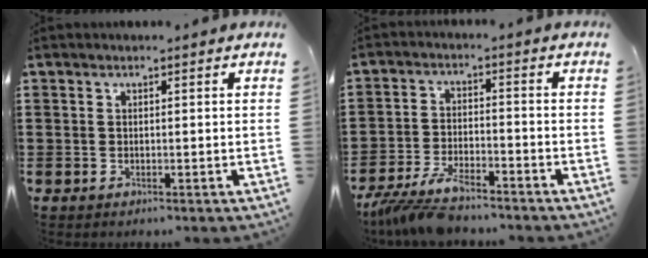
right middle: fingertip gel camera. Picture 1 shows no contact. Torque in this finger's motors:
{"motor_torque": [2.14, 0.00, 0.56, 0.20]}